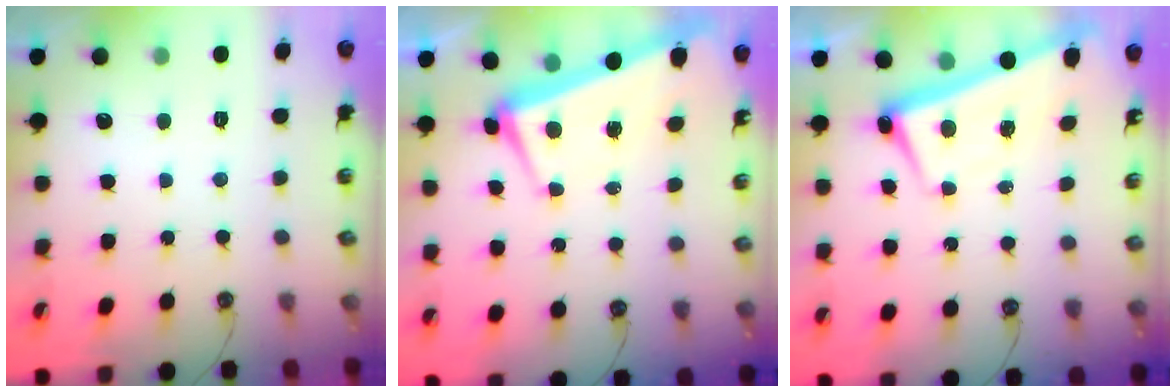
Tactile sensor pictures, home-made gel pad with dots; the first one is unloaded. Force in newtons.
{"total": 2.1, "press": 1.8, "slide": 1.1}
{"total": 2.6, "press": 2.6, "slide": 0.3}